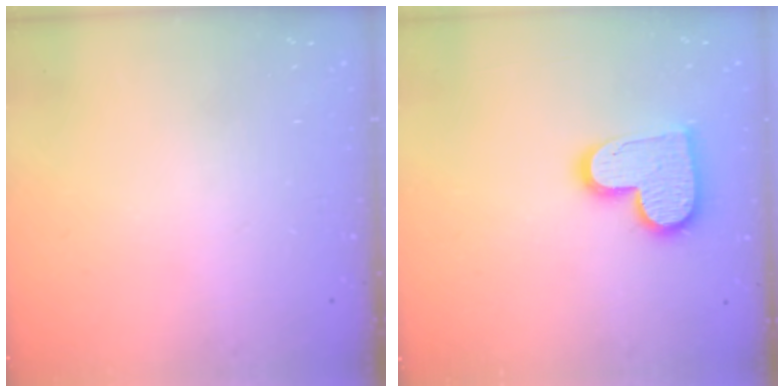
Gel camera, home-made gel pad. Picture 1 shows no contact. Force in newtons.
{"total": 14.3, "press": 14.3, "slide": 1.1}